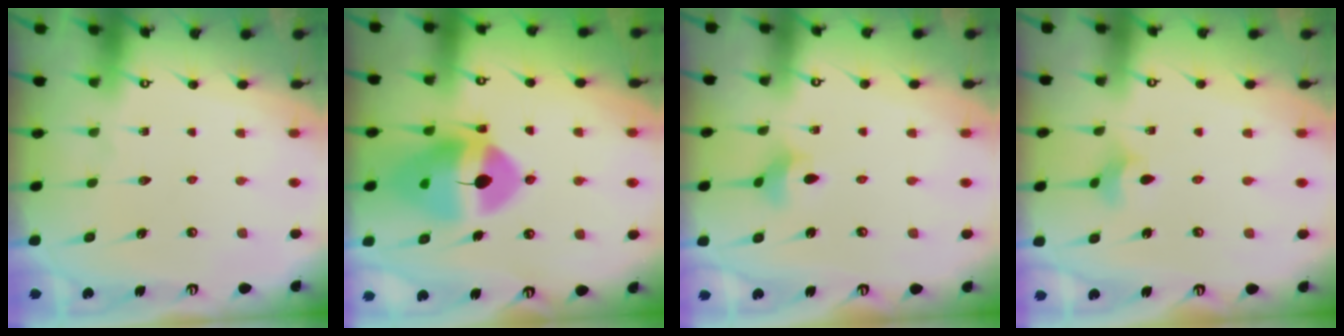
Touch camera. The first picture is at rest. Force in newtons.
{"total": 14.7, "press": 14.5, "slide": 2.1}
{"total": 3.7, "press": 3.7, "slide": 0.6}
{"total": 3.7, "press": 3.6, "slide": 0.7}